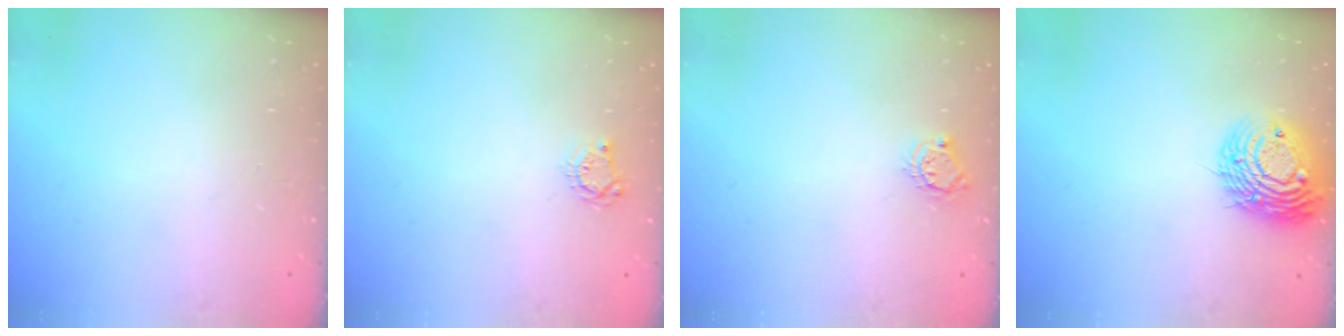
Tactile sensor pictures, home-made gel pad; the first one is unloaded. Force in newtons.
{"total": 4.2, "press": 4.2, "slide": 0.5}
{"total": 5.2, "press": 5.2, "slide": 0.2}
{"total": 12.9, "press": 12.7, "slide": 2.2}